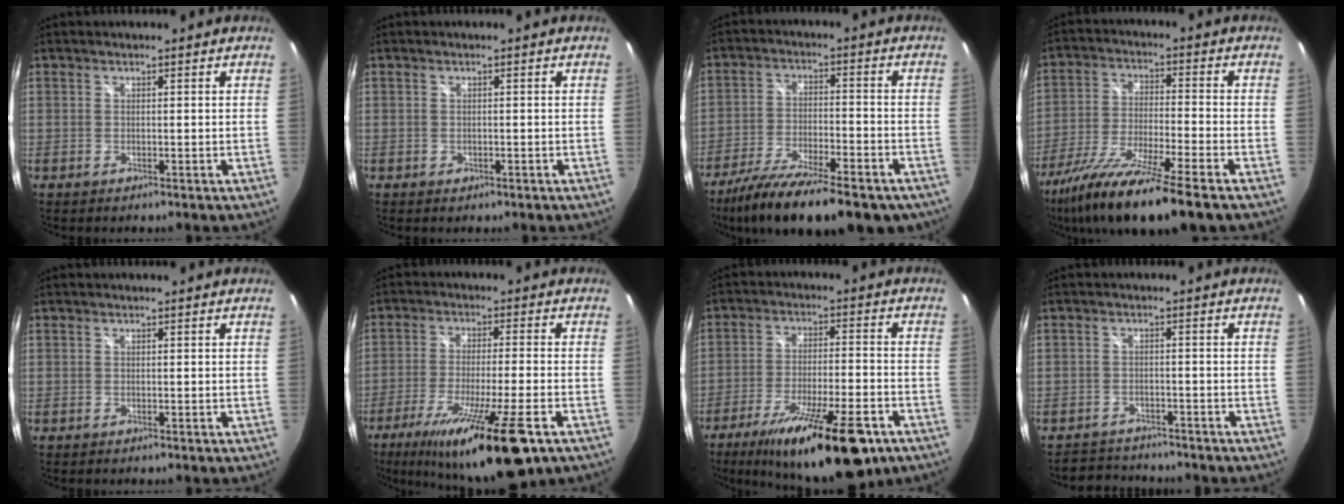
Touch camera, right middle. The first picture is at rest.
{"total": 0.6, "force": [-0.1, 0.5, 0.1], "torque": [-0.001, -0.003, -0.001]}
{"total": 21.4, "force": [-16.3, 6.2, 12.4], "torque": [-0.224, -0.050, -0.248]}
{"total": 17.3, "force": [-12.5, 1.0, 11.9], "torque": [-0.237, -0.049, -0.224]}
{"total": 0.0}
{"total": 18.1, "force": [-10.4, 2.0, 14.7], "torque": [-0.269, -0.057, -0.169]}
{"total": 20.2, "force": [-12.9, 5.1, 14.6], "torque": [-0.249, -0.037, -0.197]}
{"total": 4.5, "force": [-4.2, 1.7, -0.1], "torque": [-0.012, 0.014, -0.070]}